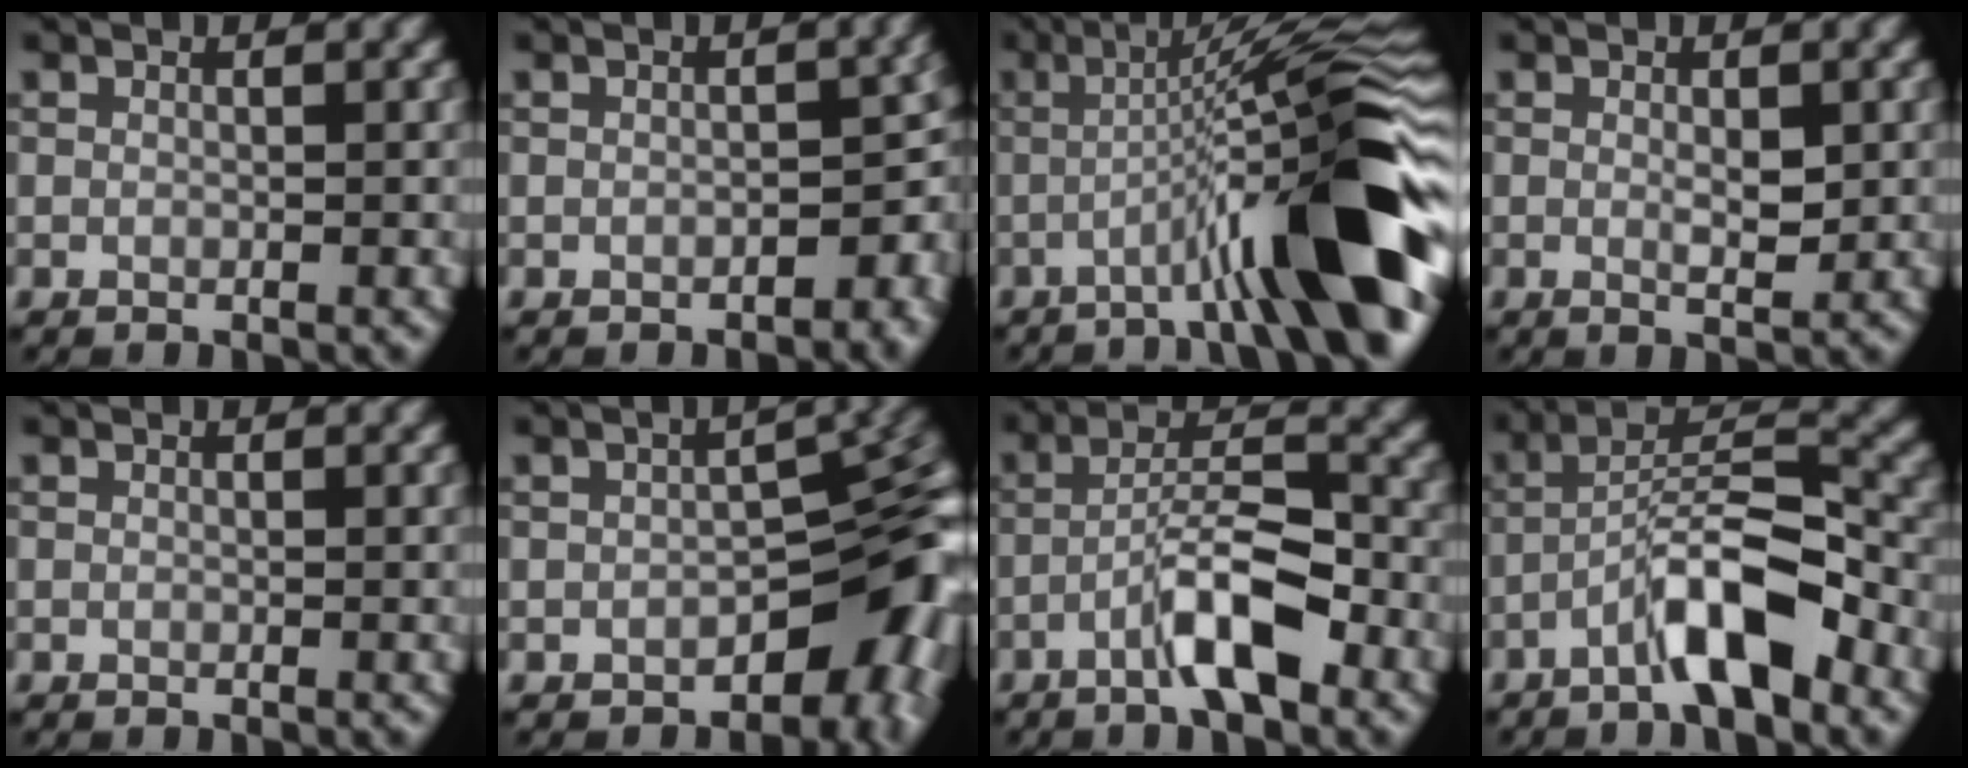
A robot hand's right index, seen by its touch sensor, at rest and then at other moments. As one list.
[{"total": 3.2, "force": [-1.2, 1.8, 2.4], "torque": [-0.016, -0.001, -0.013]}, {"total": 12.5, "force": [-3.7, 1.6, 11.8], "torque": [-0.152, 0.028, -0.064]}, {"total": 2.0, "force": [0.2, 0.6, 1.9], "torque": [-0.032, -0.003, 0.004]}, {"total": 0.0}, {"total": 11.9, "force": [-3.9, 7.0, 8.9], "torque": [-0.051, -0.017, -0.045]}, {"total": 5.9, "force": [-3.1, 1.3, 4.9], "torque": [-0.086, 0.016, -0.058]}, {"total": 7.2, "force": [-4.2, 1.7, 5.7], "torque": [-0.100, 0.021, -0.078]}]